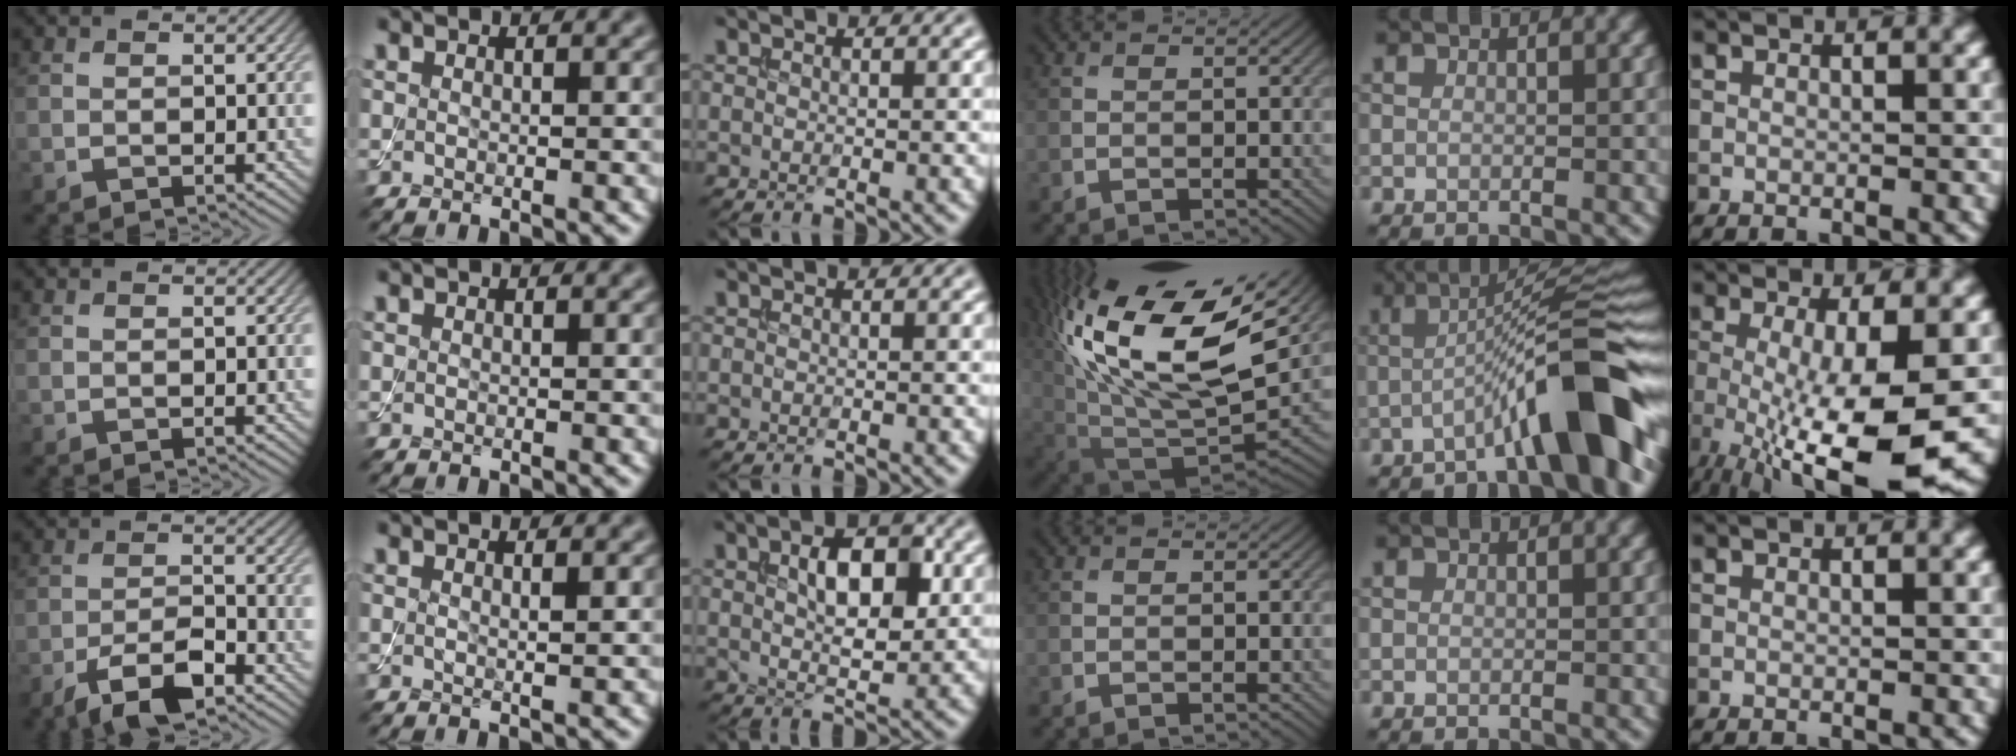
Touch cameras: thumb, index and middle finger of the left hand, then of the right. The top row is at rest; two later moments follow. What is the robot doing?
{"motion": "assemble", "object": "toy tower of hanoi"}